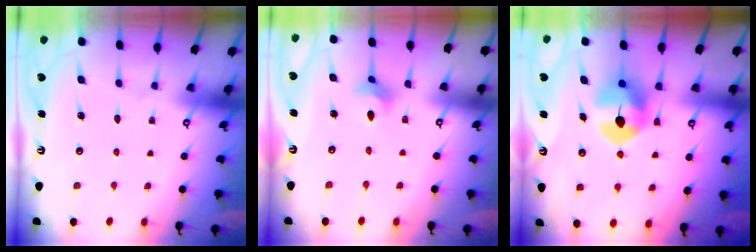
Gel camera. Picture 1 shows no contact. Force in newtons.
{"total": 2.7, "press": 2.6, "slide": 0.5}
{"total": 7.9, "press": 7.8, "slide": 1.1}